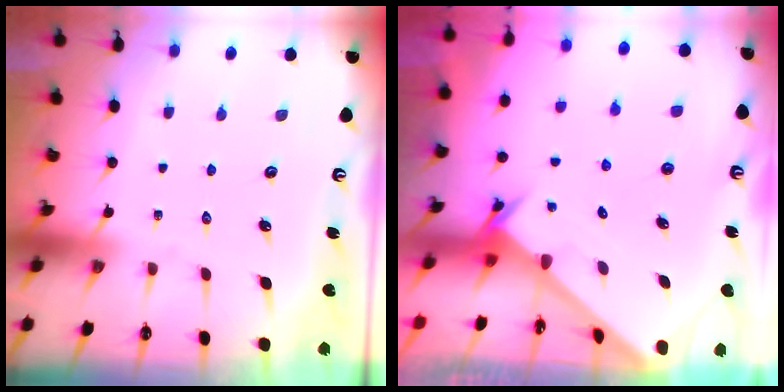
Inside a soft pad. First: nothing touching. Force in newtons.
{"total": 2.4, "press": 2.4, "slide": 0.2}